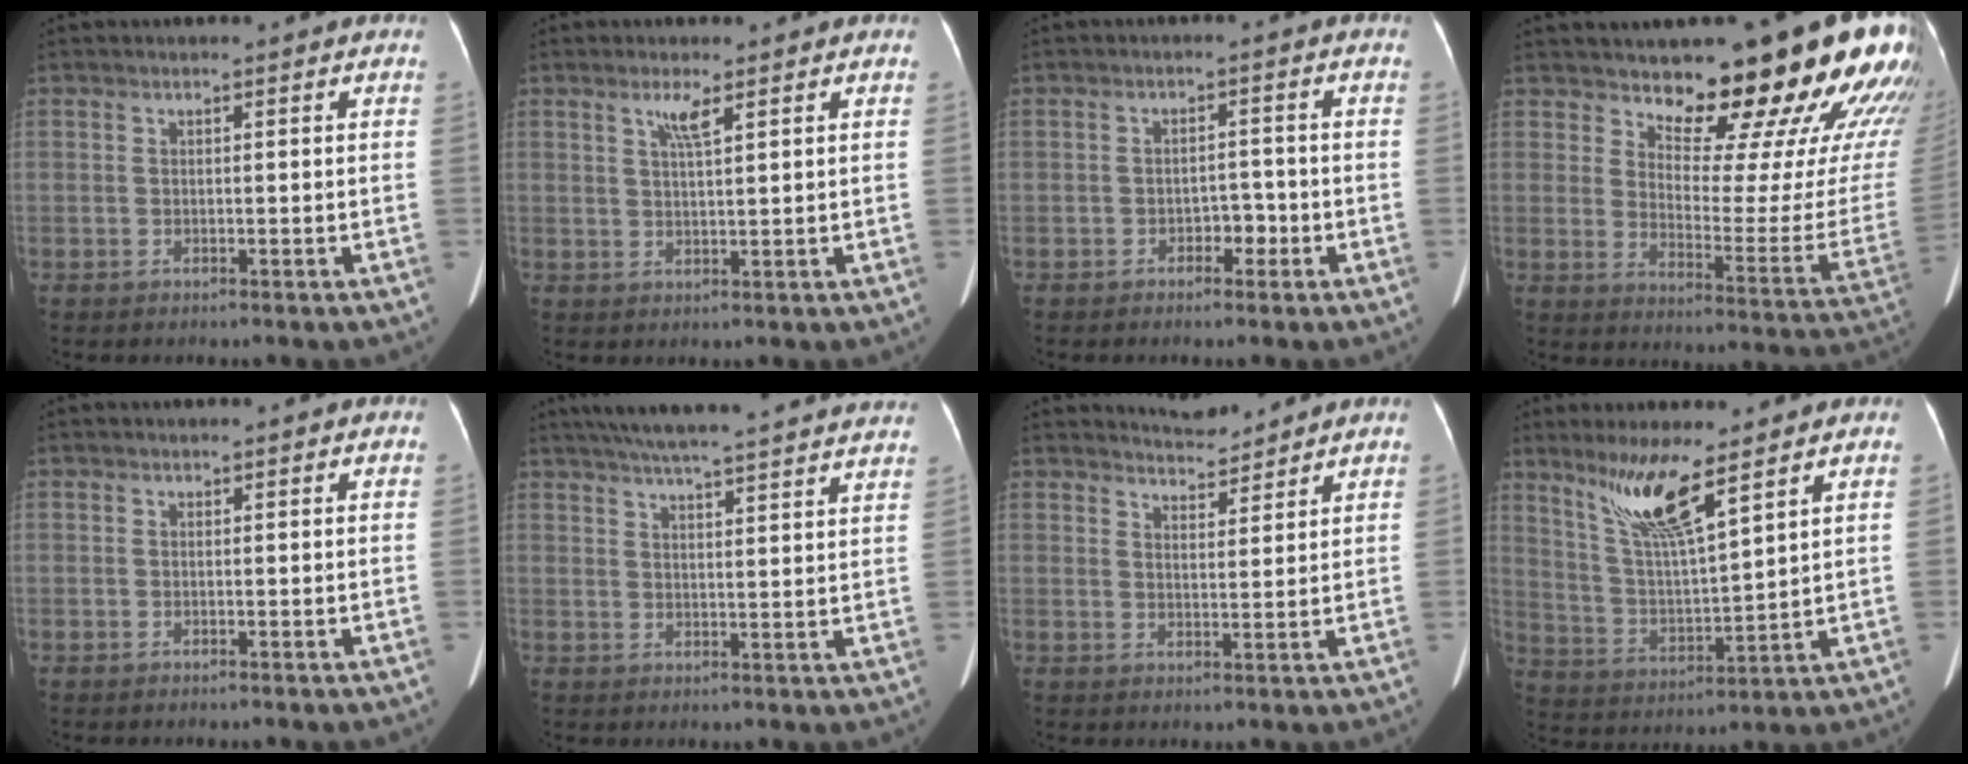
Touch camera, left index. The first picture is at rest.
{"total": 3.8, "force": [2.1, -0.1, 3.1], "torque": [-0.067, -0.002, 0.043]}
{"total": 2.7, "force": [-1.4, 1.6, 1.7], "torque": [-0.017, 0.009, -0.021]}
{"total": 24.1, "force": [19.5, 4.4, 13.4], "torque": [-0.170, -0.096, 0.237]}
{"total": 0.0}
{"total": 24.3, "force": [22.0, 1.2, 10.3], "torque": [-0.165, 0.006, 0.279]}
{"total": 3.7, "force": [3.6, 0.6, 0.0], "torque": [-0.006, 0.000, 0.059]}
{"total": 10.5, "force": [7.2, 0.7, 7.6], "torque": [-0.154, -0.006, 0.145]}